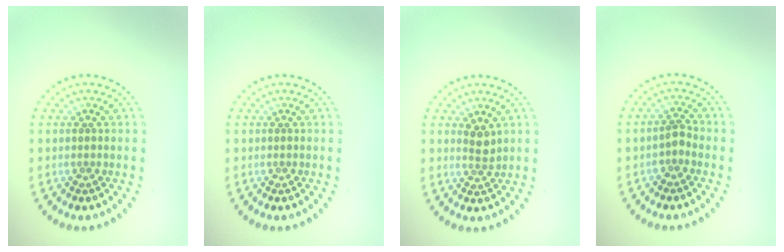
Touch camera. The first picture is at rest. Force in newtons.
{"total": 0.0}
{"total": 1.6, "press": 1.3, "slide": 1.0}
{"total": 1.2, "press": 1.0, "slide": 0.8}